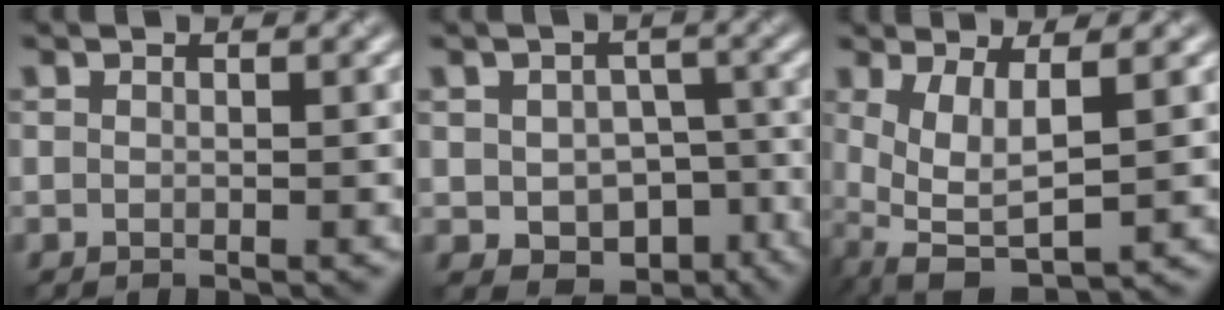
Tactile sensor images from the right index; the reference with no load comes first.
{"total": 6.1, "force": [-2.5, 4.4, 3.3], "torque": [-0.054, -0.016, -0.019]}
{"total": 4.5, "force": [0.3, 1.6, 4.2], "torque": [-0.102, -0.003, 0.013]}